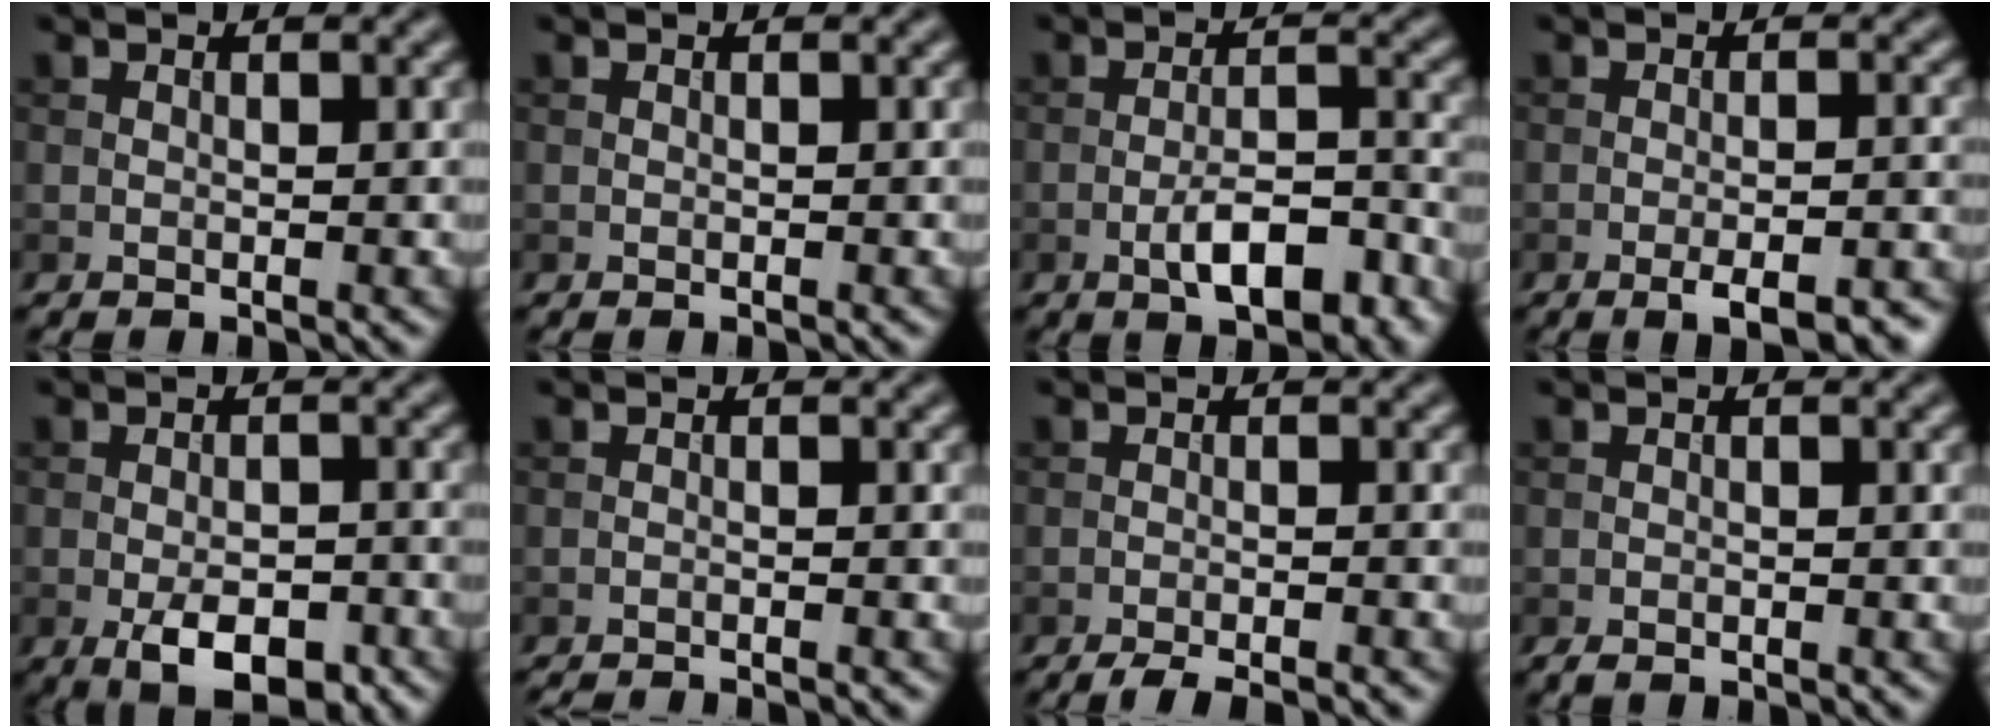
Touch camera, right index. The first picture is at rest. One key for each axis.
{"total": 0.0}
{"total": 6.1, "fx": -3.0, "fy": 2.2, "fz": 4.8, "tx": -0.077, "ty": 0.006, "tz": -0.045}
{"total": 5.0, "fx": -3.1, "fy": 1.4, "fz": 3.6, "tx": -0.058, "ty": -0.002, "tz": -0.037}
{"total": 5.5, "fx": -2.7, "fy": 2.6, "fz": 4.0, "tx": -0.061, "ty": -0.005, "tz": -0.044}
{"total": 2.6, "fx": -2.4, "fy": 0.3, "fz": 0.8, "tx": -0.013, "ty": -0.005, "tz": -0.039}
{"total": 2.9, "fx": -2.3, "fy": 0.4, "fz": 1.7, "tx": -0.024, "ty": 0.001, "tz": -0.044}
{"total": 0.9, "fx": -0.7, "fy": 0.4, "fz": 0.5, "tx": -0.005, "ty": -0.002, "tz": -0.011}